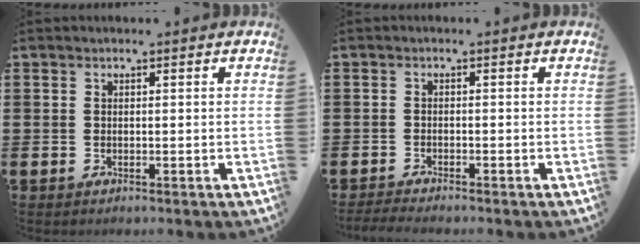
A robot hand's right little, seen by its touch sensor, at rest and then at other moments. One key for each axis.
{"total": 1.2, "fx": -1.2, "fy": 0.0, "fz": 0.3, "tx": -0.007, "ty": 0.000, "tz": -0.023}